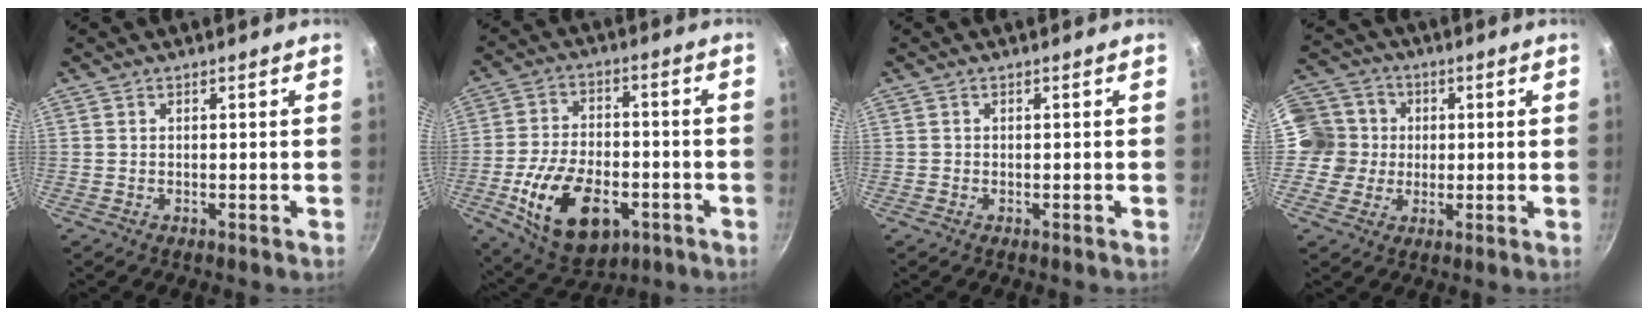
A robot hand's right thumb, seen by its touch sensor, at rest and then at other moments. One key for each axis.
{"total": 17.5, "fx": -6.0, "fy": 10.3, "fz": 12.9, "tx": -0.209, "ty": 0.016, "tz": -0.092}
{"total": 0.0}
{"total": 10.1, "fx": 0.6, "fy": 9.7, "fz": 2.6, "tx": -0.016, "ty": 0.018, "tz": -0.007}